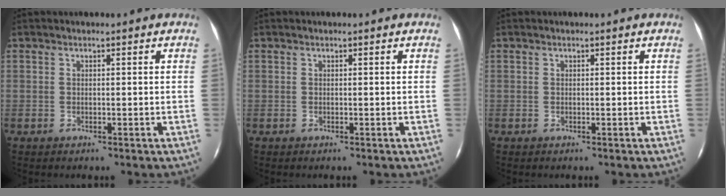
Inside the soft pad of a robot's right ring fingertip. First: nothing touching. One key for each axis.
{"total": 0.0}
{"total": 0.0}